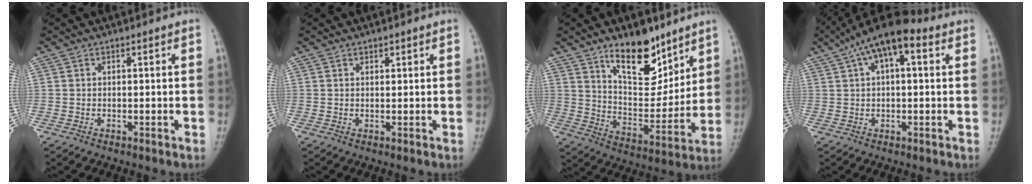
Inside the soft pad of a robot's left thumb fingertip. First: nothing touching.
{"total": 0.9, "force": [0.7, 0.5, 0.4], "torque": [0.001, -0.003, 0.009]}
{"total": 14.7, "force": [9.8, 6.8, 8.6], "torque": [-0.093, -0.079, 0.175]}
{"total": 11.3, "force": [5.1, 4.7, 8.9], "torque": [-0.138, 0.027, 0.078]}